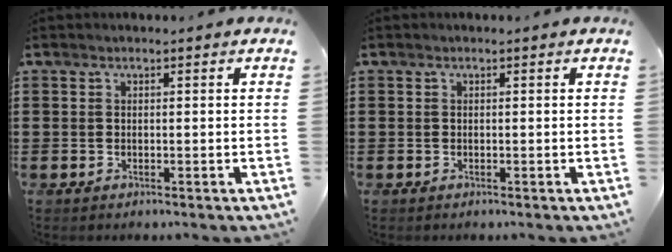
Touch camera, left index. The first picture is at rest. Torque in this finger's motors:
{"motor_torque": [0.01, -0.01, 0.00, 0.00]}